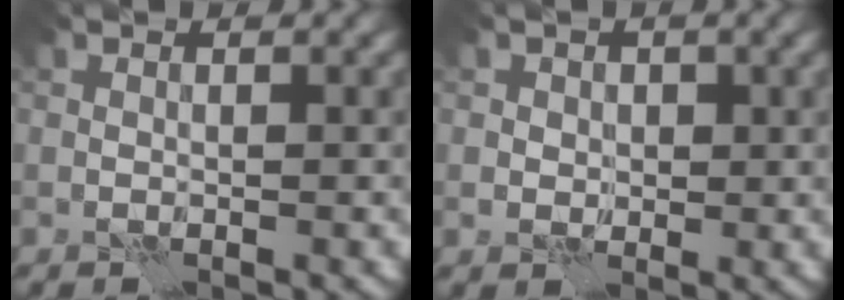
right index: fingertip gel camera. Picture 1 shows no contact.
{"total": 2.0, "force": [0.5, 1.7, 0.7], "torque": [-0.005, -0.004, 0.006]}